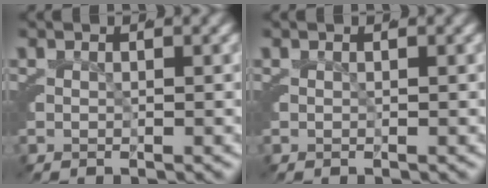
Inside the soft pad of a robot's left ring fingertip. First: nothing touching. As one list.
[{"total": 0.0}]